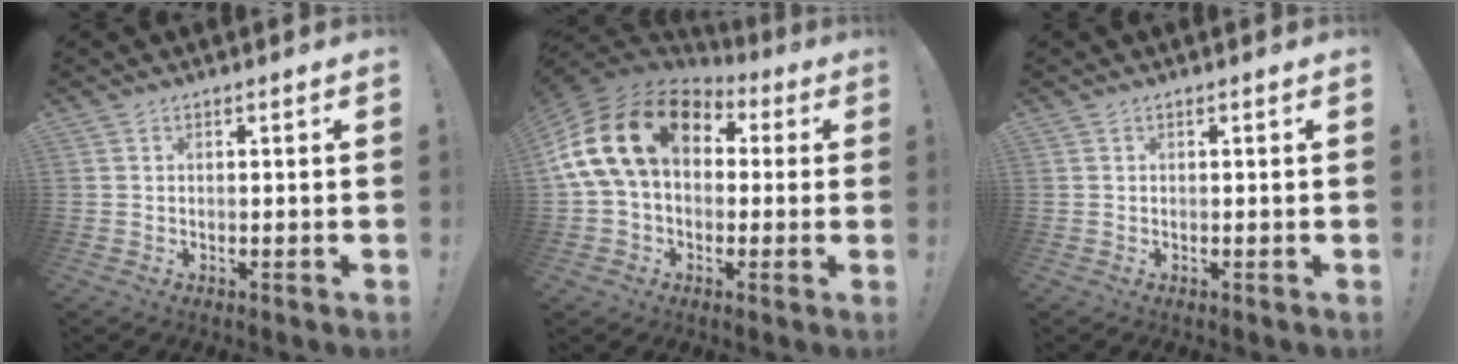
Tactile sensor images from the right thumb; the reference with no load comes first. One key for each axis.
{"total": 20.3, "fx": 4.7, "fy": 13.6, "fz": 14.3, "tx": -0.263, "ty": 0.005, "tz": 0.086}
{"total": 0.0}